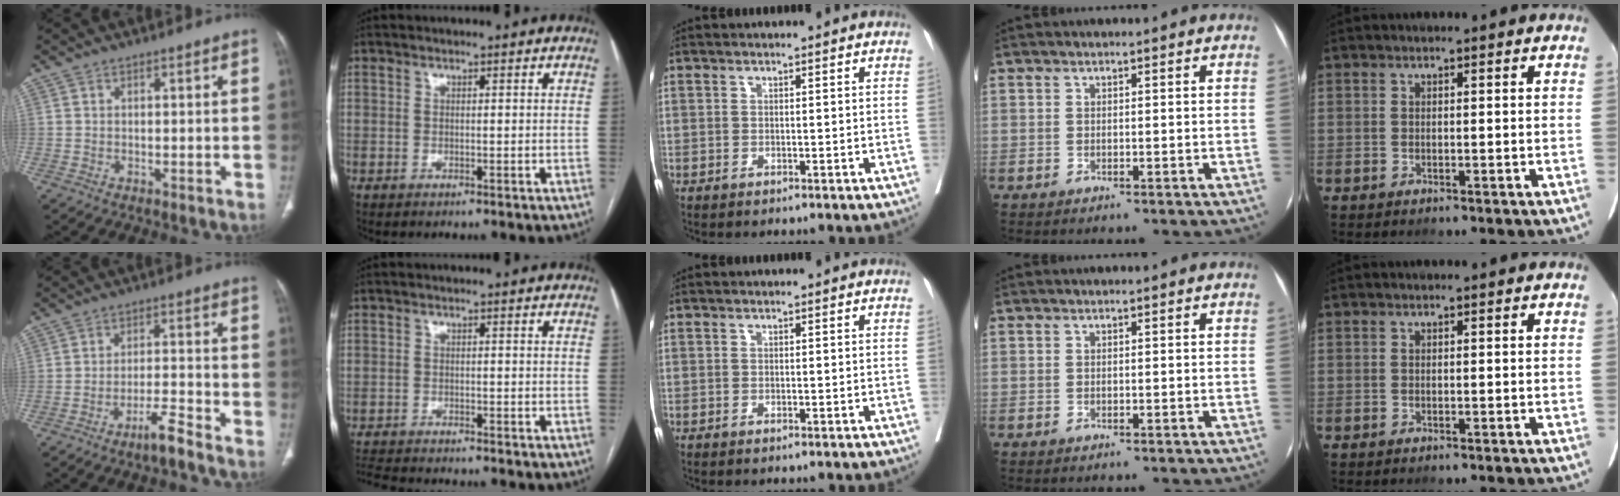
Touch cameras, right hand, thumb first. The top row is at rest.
{"thumb": {"total": 5.2, "force": [-4.1, 0.3, 3.2], "torque": [-0.062, 0.025, -0.077]}, "index": {"total": 8.6, "force": [-8.1, 0.9, 3.0], "torque": [-0.046, -0.007, -0.124]}}